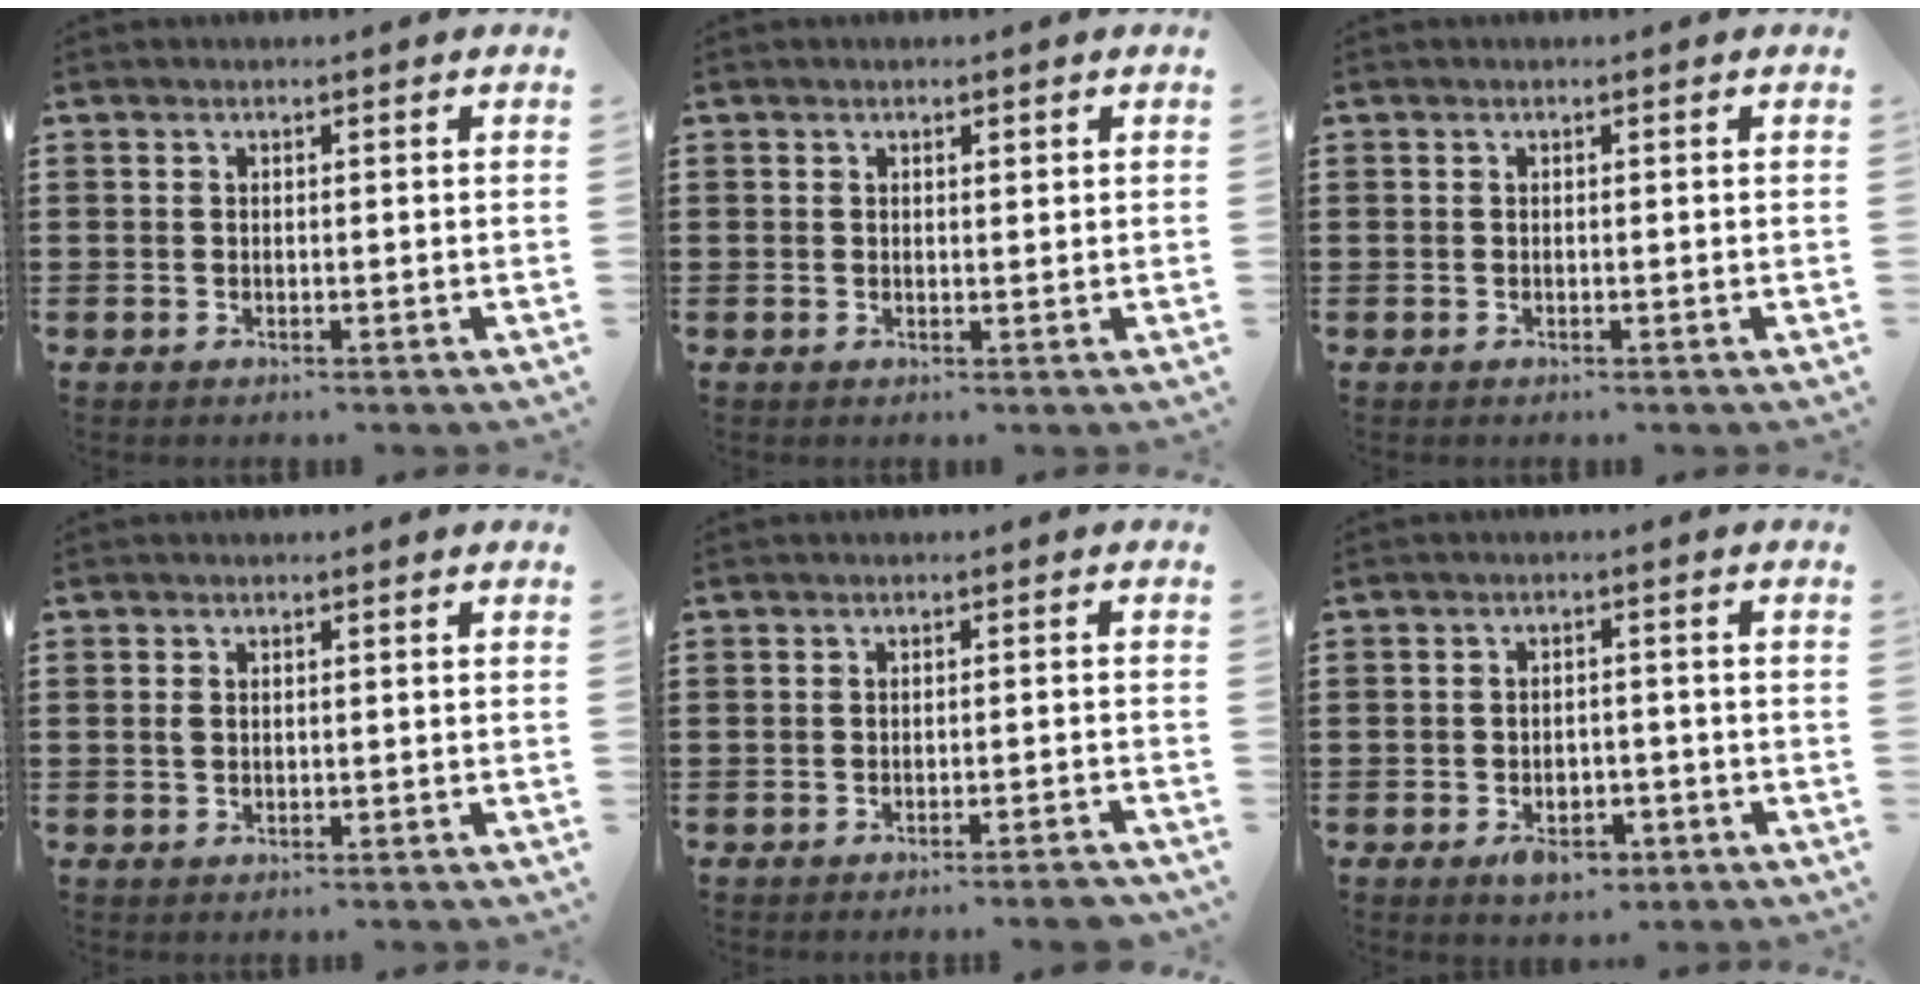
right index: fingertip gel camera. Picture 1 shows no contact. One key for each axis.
{"total": 0.7, "fx": 0.4, "fy": 0.4, "fz": 0.4, "tx": -0.008, "ty": 0.003, "tz": 0.008}
{"total": 0.0}
{"total": 1.1, "fx": 0.1, "fy": 0.6, "fz": 0.9, "tx": -0.027, "ty": 0.000, "tz": -0.002}
{"total": 2.0, "fx": -1.7, "fy": -0.3, "fz": 1.0, "tx": -0.019, "ty": -0.002, "tz": -0.033}
{"total": 3.5, "fx": -2.3, "fy": 2.0, "fz": 1.8, "tx": -0.029, "ty": 0.006, "tz": -0.041}